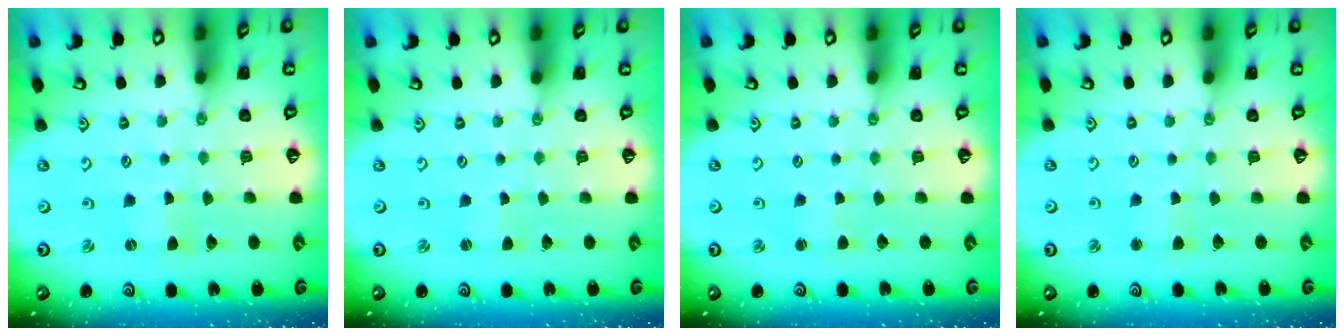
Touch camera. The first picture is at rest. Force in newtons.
{"total": 0.6, "press": 0.6, "slide": 0.0}
{"total": 1.2, "press": 1.1, "slide": 0.1}
{"total": 2.2, "press": 2.2, "slide": 0.3}